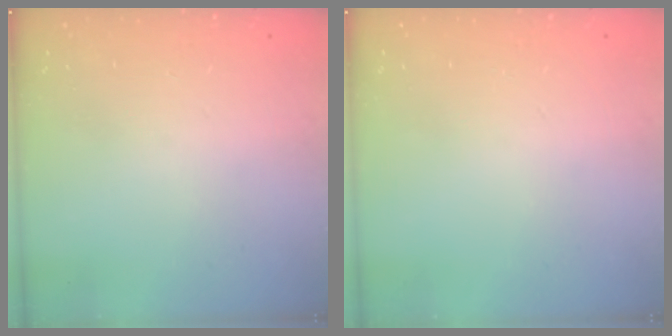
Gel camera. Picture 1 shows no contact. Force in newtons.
{"total": 0.0}